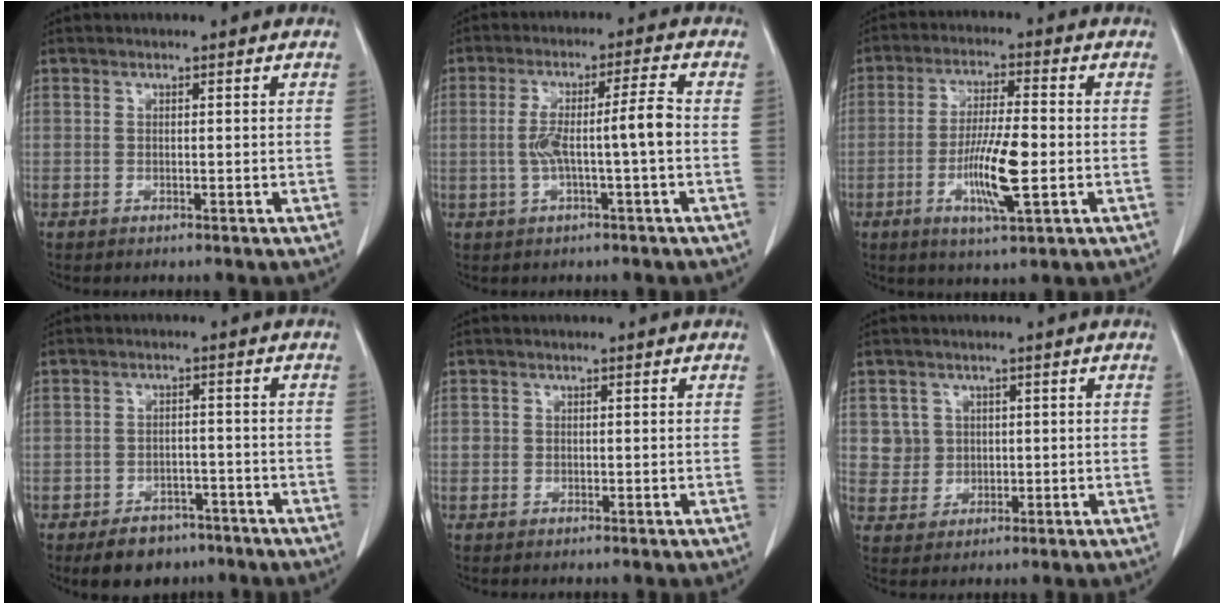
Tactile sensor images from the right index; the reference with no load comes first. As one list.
[{"total": 7.1, "force": [-1.0, -0.2, 7.0], "torque": [-0.133, 0.020, -0.013]}, {"total": 9.6, "force": [-2.4, 1.1, 9.2], "torque": [-0.173, -0.010, -0.044]}, {"total": 6.6, "force": [-4.8, 4.1, 2.2], "torque": [-0.033, 0.005, -0.067]}, {"total": 0.9, "force": [0.0, 0.9, 0.2], "torque": [0.003, 0.004, -0.002]}, {"total": 4.0, "force": [1.1, 3.9, 0.1], "torque": [0.006, 0.007, 0.025]}]